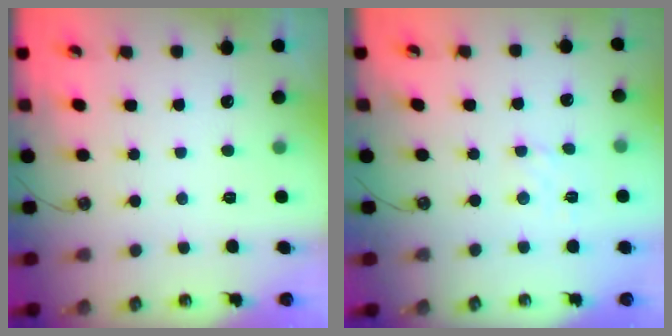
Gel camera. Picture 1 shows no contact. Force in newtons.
{"total": 2.2, "press": 2.2, "slide": 0.6}